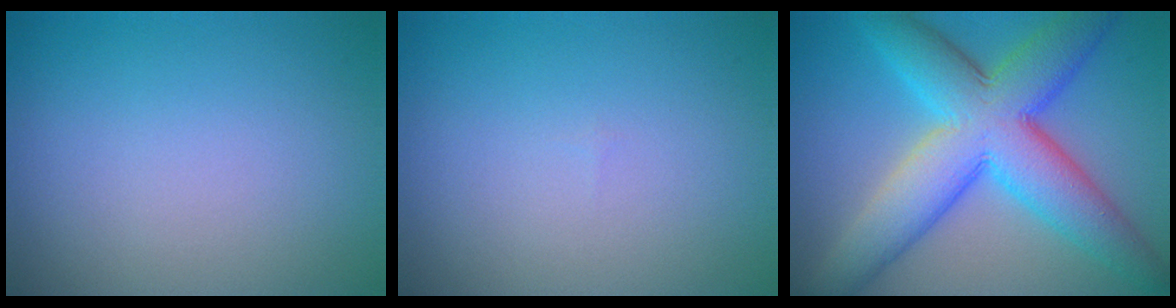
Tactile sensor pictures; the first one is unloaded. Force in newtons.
{"total": 0.0}
{"total": 10.7, "press": 10.7, "slide": 0.1}